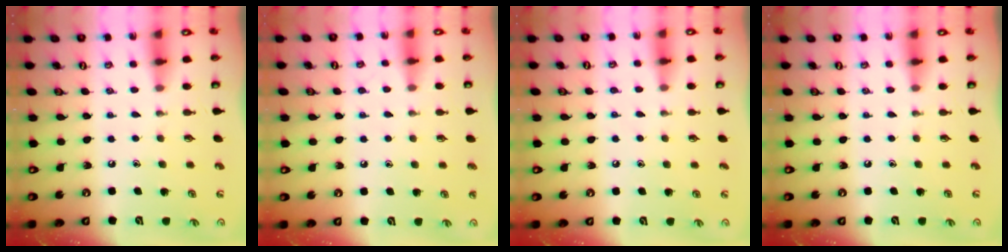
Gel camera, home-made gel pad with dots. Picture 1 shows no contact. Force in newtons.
{"total": 5.2, "press": 5.2, "slide": 0.4}
{"total": 5.2, "press": 5.1, "slide": 0.9}
{"total": 0.0}